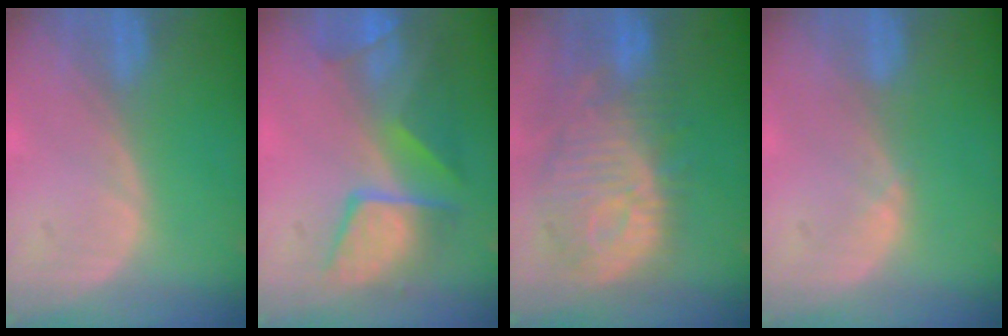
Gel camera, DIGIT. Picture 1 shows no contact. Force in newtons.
{"total": 10.1, "press": 8.7, "slide": 5.0}
{"total": 12.6, "press": 11.2, "slide": 5.7}
{"total": 0.7, "press": 0.6, "slide": 0.4}